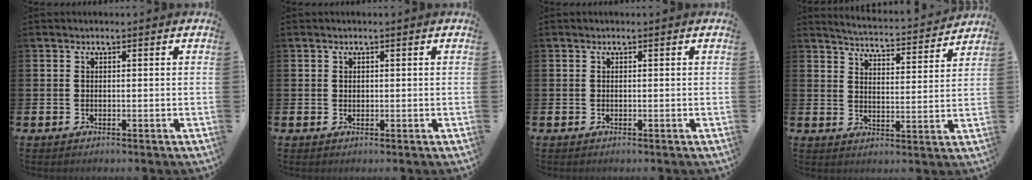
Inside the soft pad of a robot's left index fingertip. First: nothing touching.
{"total": 0.7, "force": [0.5, 0.5, 0.2], "torque": [0.007, 0.001, 0.005]}
{"total": 0.0}
{"total": 4.6, "force": [4.6, 0.1, 0.5], "torque": [-0.024, -0.043, 0.075]}